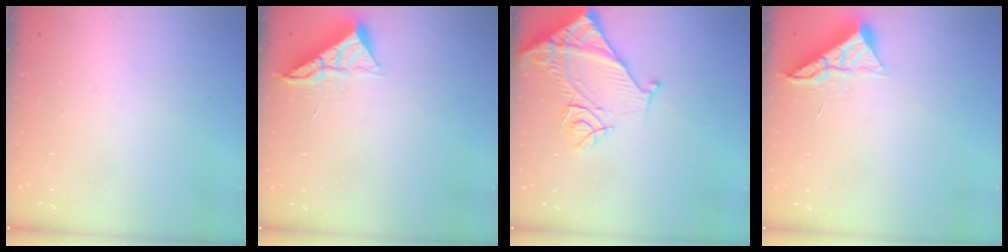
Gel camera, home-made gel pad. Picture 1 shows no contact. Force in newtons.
{"total": 6.0, "press": 5.9, "slide": 0.6}
{"total": 12.4, "press": 12.3, "slide": 1.6}
{"total": 6.0, "press": 5.9, "slide": 0.6}